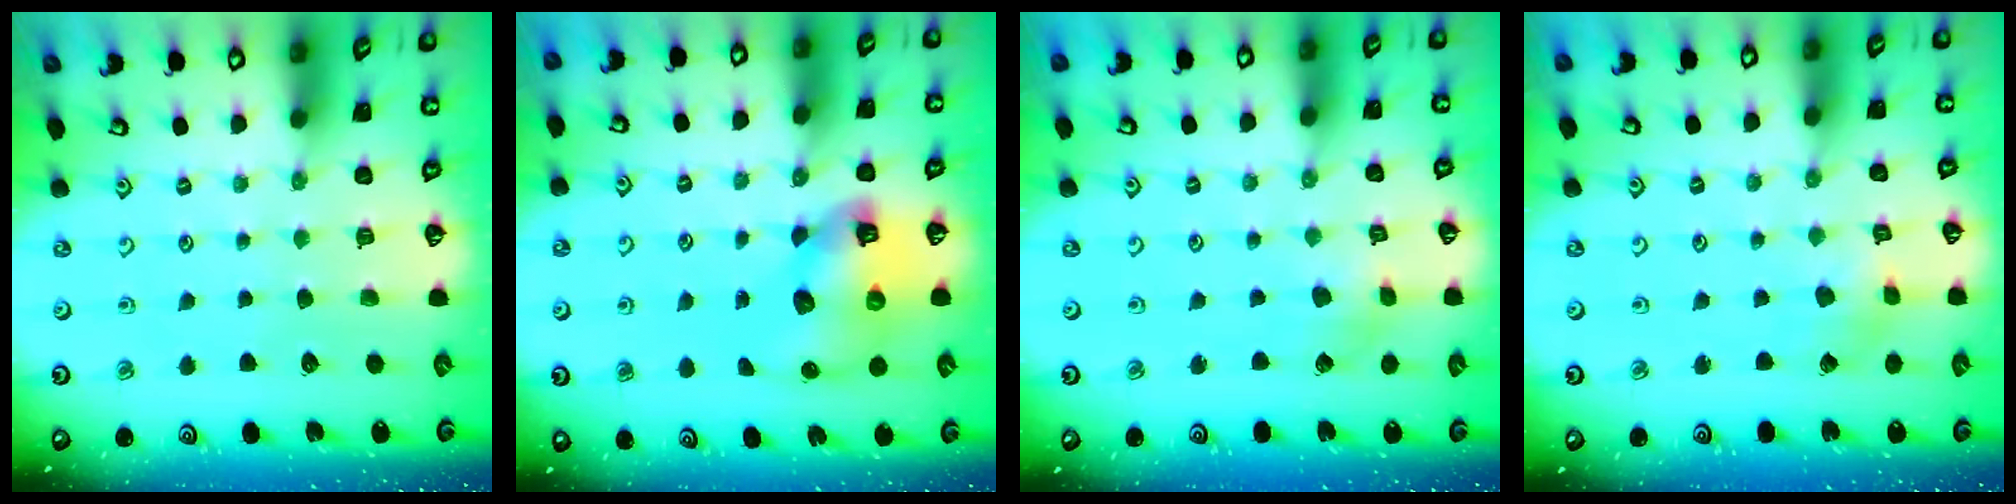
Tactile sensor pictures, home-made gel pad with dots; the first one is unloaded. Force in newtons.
{"total": 11.5, "press": 11.3, "slide": 1.6}
{"total": 3.3, "press": 3.2, "slide": 0.4}
{"total": 2.0, "press": 2.0, "slide": 0.3}